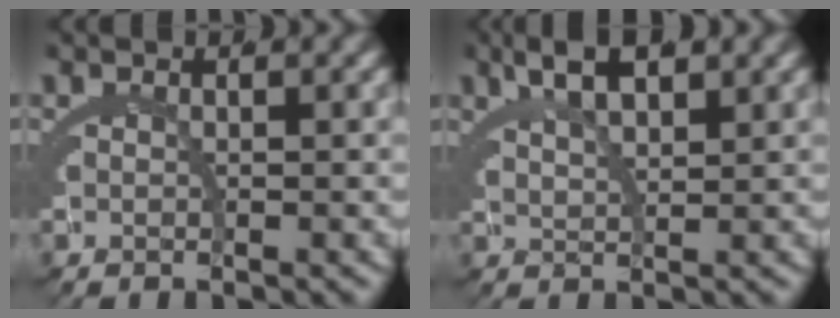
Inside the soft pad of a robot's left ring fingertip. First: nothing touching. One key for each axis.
{"total": 4.4, "fx": 3.3, "fy": 0.9, "fz": 2.8, "tx": -0.048, "ty": 0.005, "tz": 0.063}